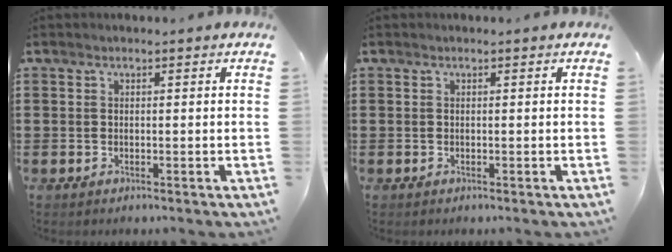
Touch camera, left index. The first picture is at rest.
{"total": 0.0}